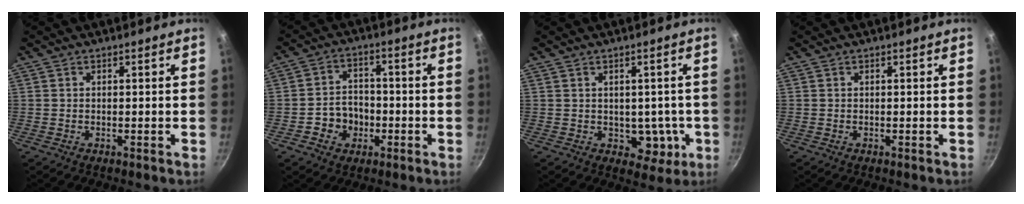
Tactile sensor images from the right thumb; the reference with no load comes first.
{"total": 7.1, "force": [-2.3, 5.8, 3.4], "torque": [-0.029, 0.023, -0.041]}
{"total": 5.7, "force": [-0.6, 4.3, 3.8], "torque": [-0.010, 0.007, 0.001]}
{"total": 0.0}